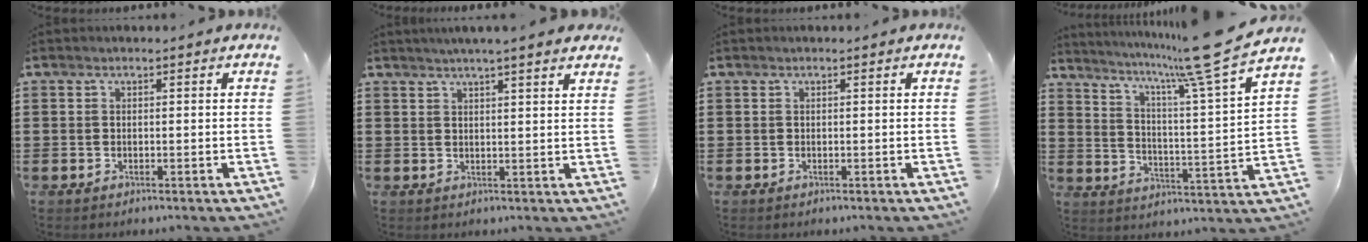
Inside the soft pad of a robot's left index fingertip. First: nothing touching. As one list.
[{"total": 2.7, "force": [2.6, -0.3, 0.8], "torque": [-0.023, -0.003, 0.047]}, {"total": 0.0}, {"total": 11.3, "force": [9.2, -0.8, 6.5], "torque": [-0.124, -0.068, 0.138]}]